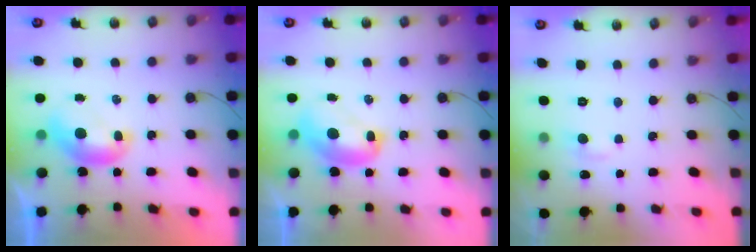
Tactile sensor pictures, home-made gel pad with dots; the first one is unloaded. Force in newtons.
{"total": 2.4, "press": 2.3, "slide": 0.3}
{"total": 1.6, "press": 1.5, "slide": 0.6}